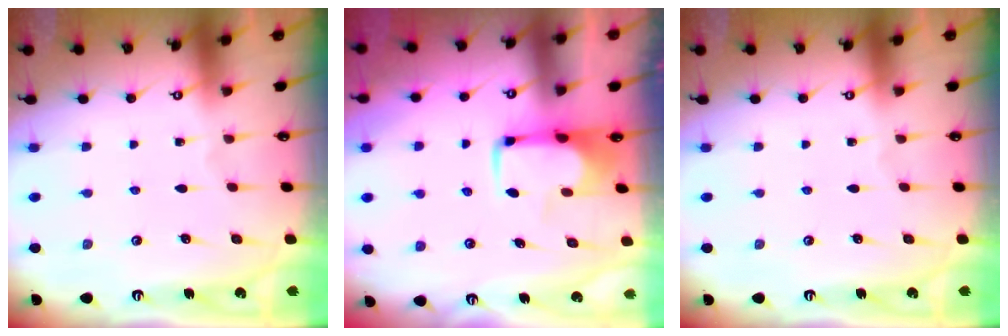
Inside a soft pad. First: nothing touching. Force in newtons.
{"total": 1.8, "press": 1.7, "slide": 0.4}
{"total": 0.0}